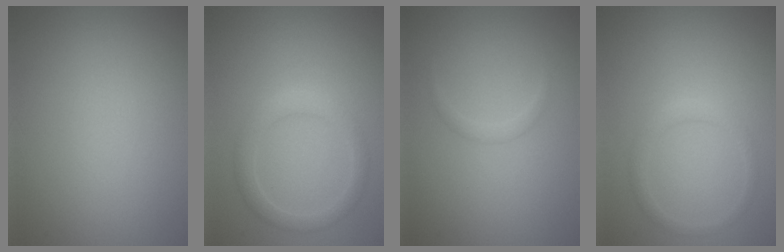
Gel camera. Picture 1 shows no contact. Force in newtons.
{"total": 2.3, "press": 2.3, "slide": 0.1}
{"total": 0.7, "press": 0.7, "slide": 0.0}
{"total": 1.4, "press": 1.4, "slide": 0.1}